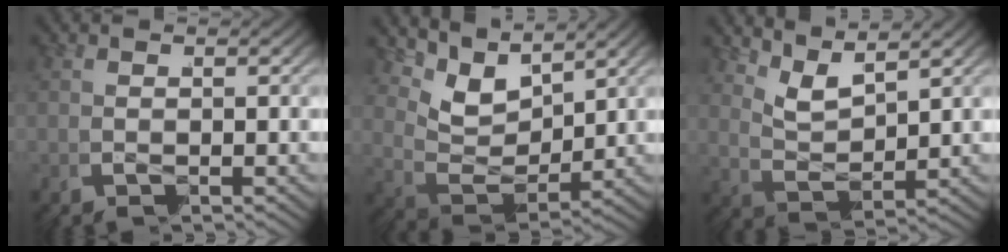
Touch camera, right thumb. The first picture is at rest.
{"total": 5.6, "force": [1.6, 3.8, 3.8], "torque": [-0.085, -0.020, 0.036]}
{"total": 4.2, "force": [2.3, 2.2, 2.7], "torque": [-0.061, -0.009, 0.045]}